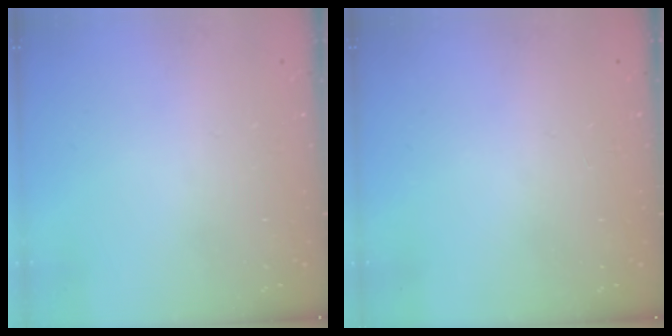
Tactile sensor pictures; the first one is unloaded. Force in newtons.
{"total": 0.0}